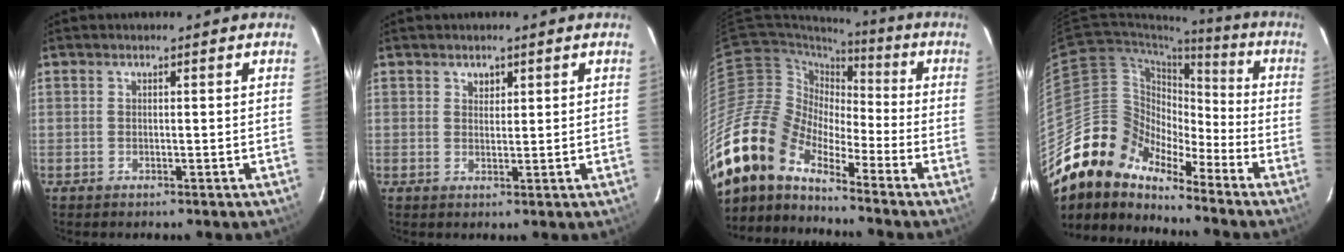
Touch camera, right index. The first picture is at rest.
{"total": 1.6, "force": [1.0, 1.2, 0.5], "torque": [-0.002, 0.005, 0.016]}
{"total": 17.7, "force": [-13.8, 7.4, 8.4], "torque": [-0.151, -0.023, -0.273]}
{"total": 13.1, "force": [-11.2, 6.0, 3.1], "torque": [-0.056, 0.025, -0.224]}